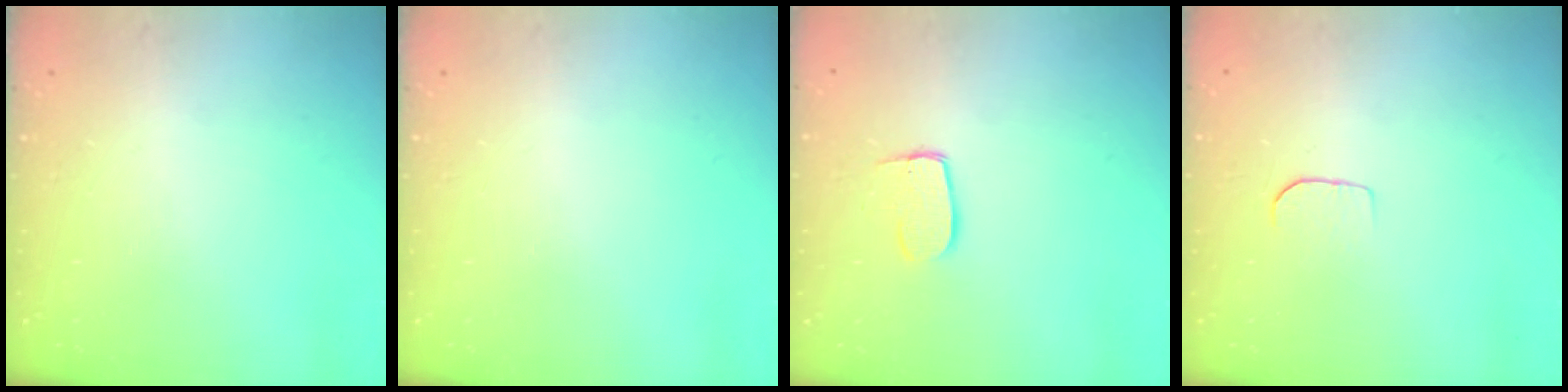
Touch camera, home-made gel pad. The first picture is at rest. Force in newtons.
{"total": 0.0}
{"total": 7.0, "press": 7.0, "slide": 0.3}
{"total": 5.0, "press": 5.0, "slide": 0.5}